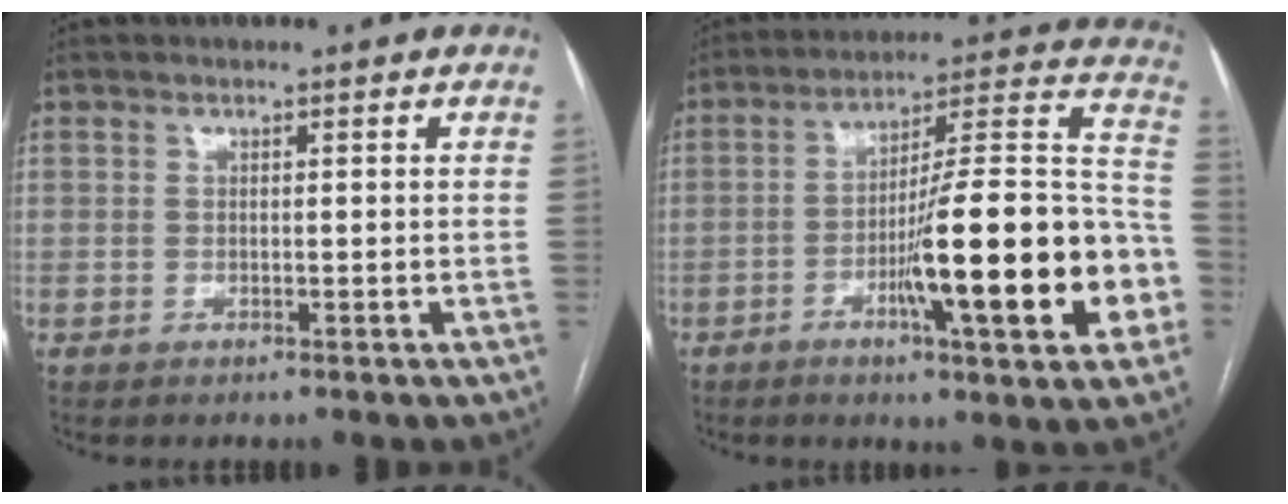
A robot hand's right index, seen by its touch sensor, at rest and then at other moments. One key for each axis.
{"total": 22.5, "fx": -6.9, "fy": 2.3, "fz": 21.2, "tx": -0.271, "ty": 0.012, "tz": -0.101}